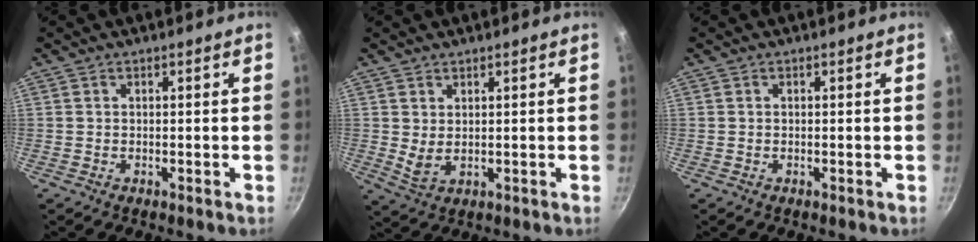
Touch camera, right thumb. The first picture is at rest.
{"total": 3.0, "force": [1.1, 1.5, 2.4], "torque": [-0.042, -0.018, 0.026]}
{"total": 0.0}